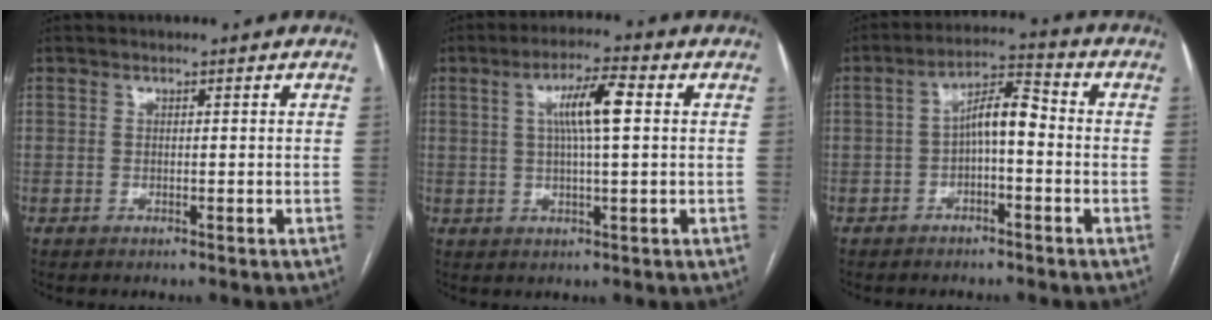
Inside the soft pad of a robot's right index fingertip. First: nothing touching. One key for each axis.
{"total": 7.2, "fx": 1.7, "fy": 0.7, "fz": 7.0, "tx": -0.129, "ty": 0.010, "tz": 0.029}
{"total": 6.3, "fx": -0.7, "fy": 1.9, "fz": 6.0, "tx": -0.107, "ty": 0.028, "tz": -0.014}